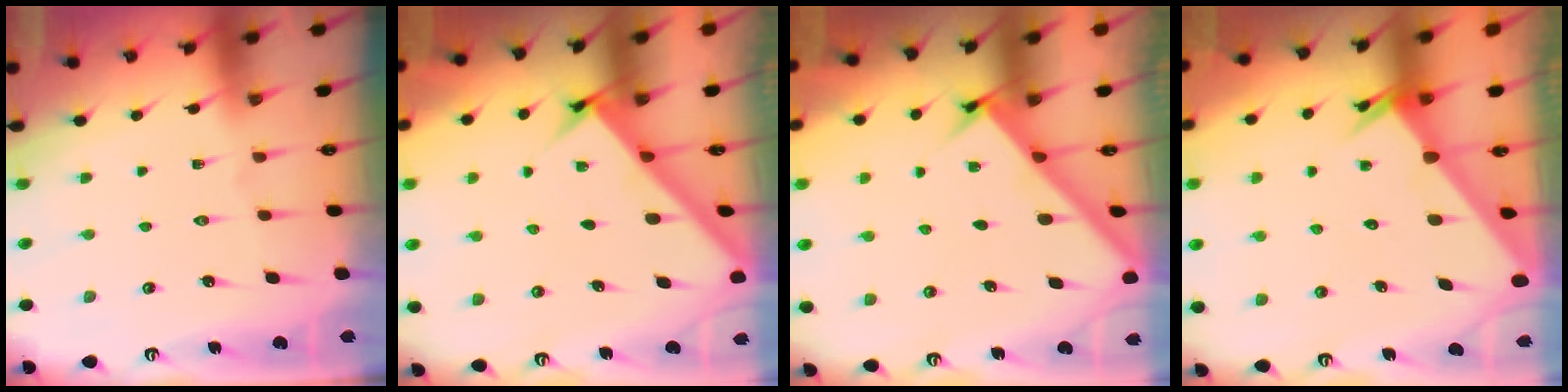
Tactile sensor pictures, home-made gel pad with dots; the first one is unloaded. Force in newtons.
{"total": 2.9, "press": 2.9, "slide": 0.0}
{"total": 2.6, "press": 2.5, "slide": 0.3}
{"total": 2.6, "press": 2.6, "slide": 0.1}